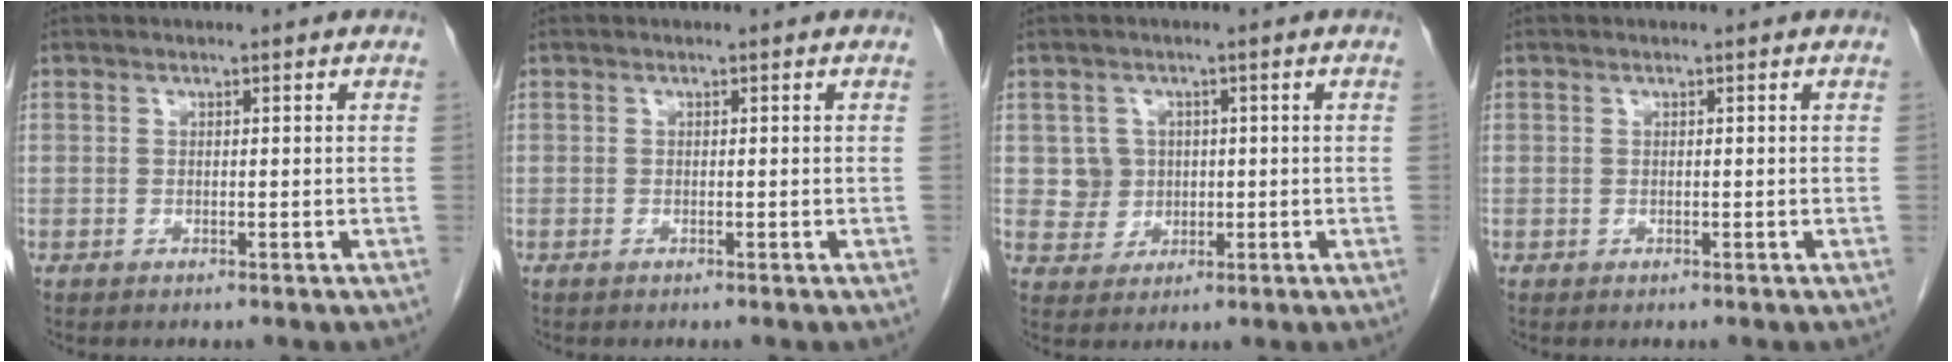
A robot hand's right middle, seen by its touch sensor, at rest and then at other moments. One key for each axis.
{"total": 0.0}
{"total": 3.8, "fx": 0.5, "fy": 3.8, "fz": 0.3, "tx": 0.000, "ty": 0.011, "tz": 0.013}
{"total": 0.0}